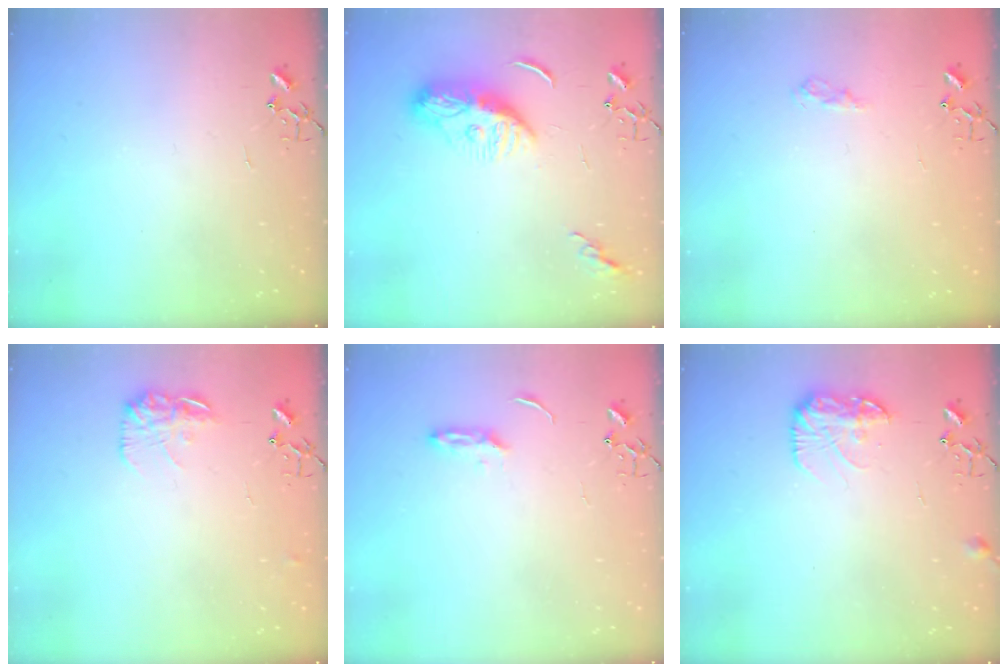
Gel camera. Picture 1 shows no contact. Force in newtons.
{"total": 9.9, "press": 9.9, "slide": 1.1}
{"total": 6.5, "press": 6.5, "slide": 0.8}
{"total": 11.1, "press": 11.1, "slide": 0.6}
{"total": 3.1, "press": 3.0, "slide": 0.4}
{"total": 10.3, "press": 10.3, "slide": 0.8}